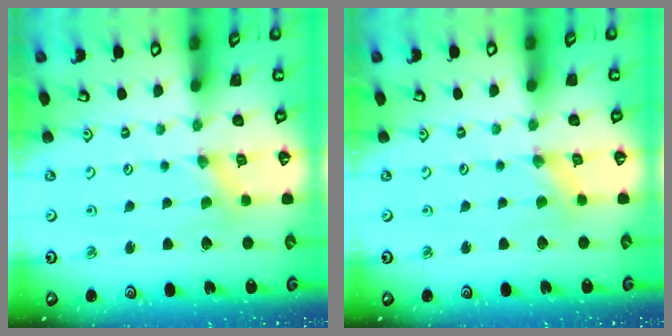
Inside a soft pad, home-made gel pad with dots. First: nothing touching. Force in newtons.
{"total": 1.1, "press": 1.0, "slide": 0.3}